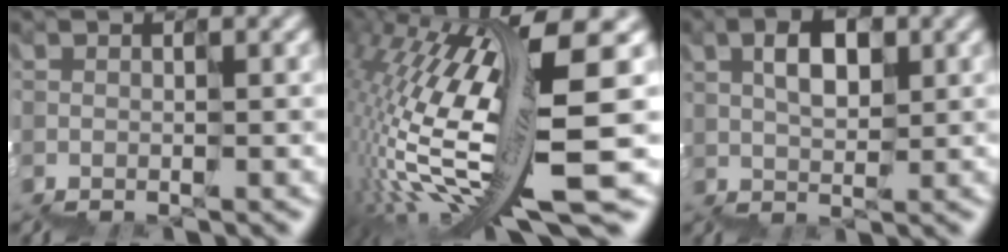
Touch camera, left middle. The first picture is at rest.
{"total": 12.4, "force": [0.9, 1.7, 12.3], "torque": [-0.229, 0.010, 0.045]}
{"total": 2.9, "force": [2.2, 1.3, 1.5], "torque": [-0.010, 0.016, 0.042]}